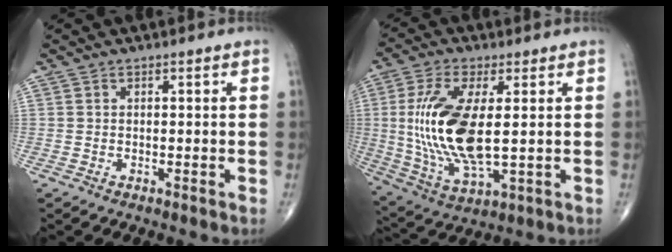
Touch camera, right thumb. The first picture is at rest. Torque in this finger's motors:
{"motor_torque": [1.83, 3.18, 2.05, 0.11, 0.68]}